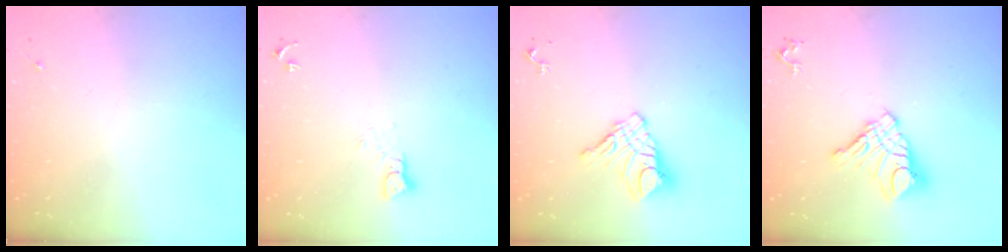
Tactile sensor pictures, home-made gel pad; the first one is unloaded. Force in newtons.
{"total": 3.2, "press": 3.2, "slide": 0.4}
{"total": 11.5, "press": 11.4, "slide": 0.8}
{"total": 12.8, "press": 12.7, "slide": 1.4}